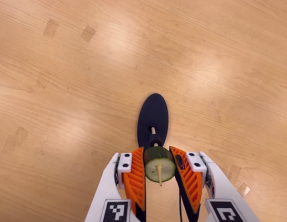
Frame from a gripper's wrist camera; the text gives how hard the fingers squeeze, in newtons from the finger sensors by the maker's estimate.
{"total": 10.1, "left": 9.1, "right": 11.0}